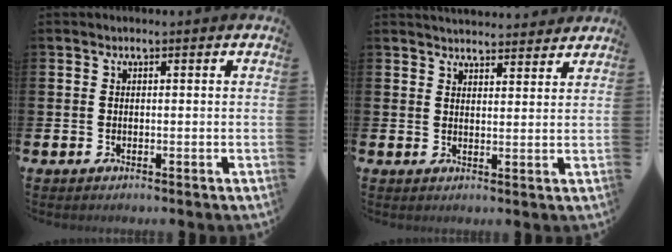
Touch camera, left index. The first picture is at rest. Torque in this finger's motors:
{"motor_torque": [0.86, -1.28, 0.01, 0.07]}